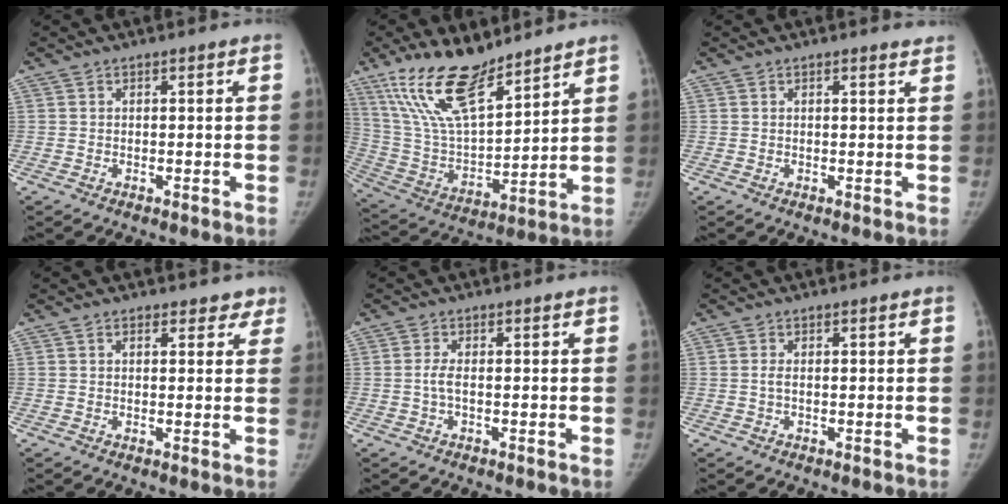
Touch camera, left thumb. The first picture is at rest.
{"total": 19.2, "force": [13.7, 6.6, 11.8], "torque": [-0.195, -0.066, 0.266]}
{"total": 1.2, "force": [1.1, 0.2, 0.4], "torque": [-0.002, -0.006, 0.013]}
{"total": 3.9, "force": [2.9, 2.2, 1.1], "torque": [0.027, -0.008, 0.029]}
{"total": 1.9, "force": [-0.2, 0.4, 1.8], "torque": [-0.046, -0.002, -0.006]}
{"total": 1.0, "force": [0.0, 0.3, 0.9], "torque": [-0.025, 0.000, 0.000]}